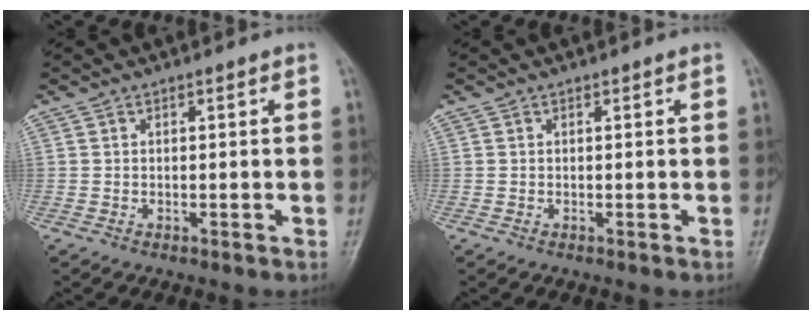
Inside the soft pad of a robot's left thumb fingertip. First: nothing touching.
{"total": 0.0}